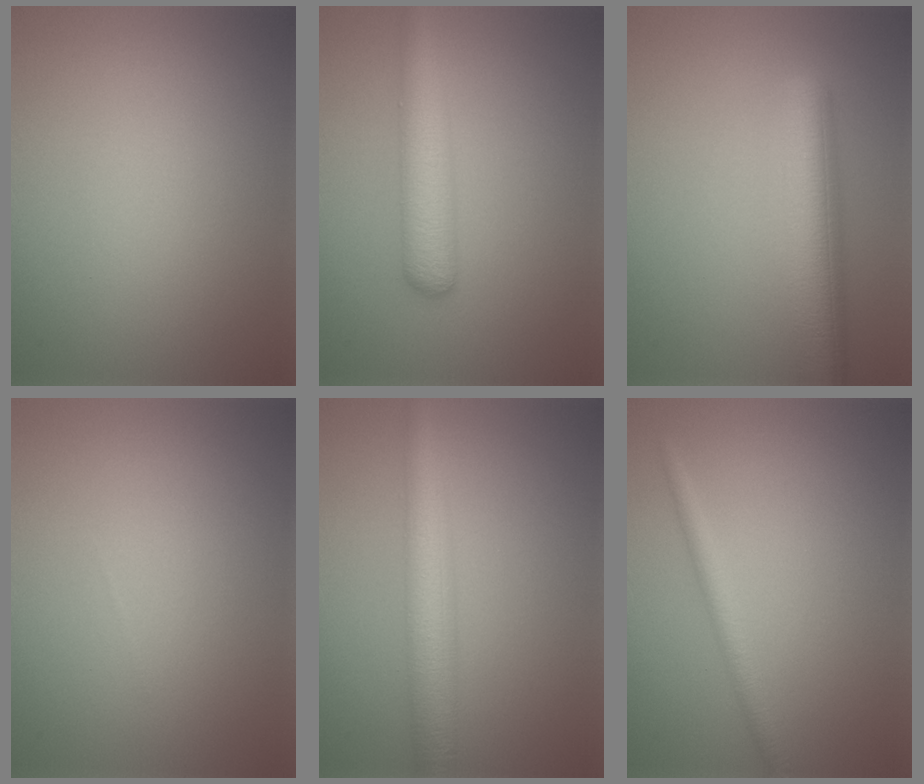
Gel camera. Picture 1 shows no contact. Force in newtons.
{"total": 4.7, "press": 4.7, "slide": 0.2}
{"total": 6.2, "press": 6.1, "slide": 0.4}
{"total": 0.0}
{"total": 5.3, "press": 5.3, "slide": 0.2}
{"total": 2.0, "press": 2.0, "slide": 0.1}